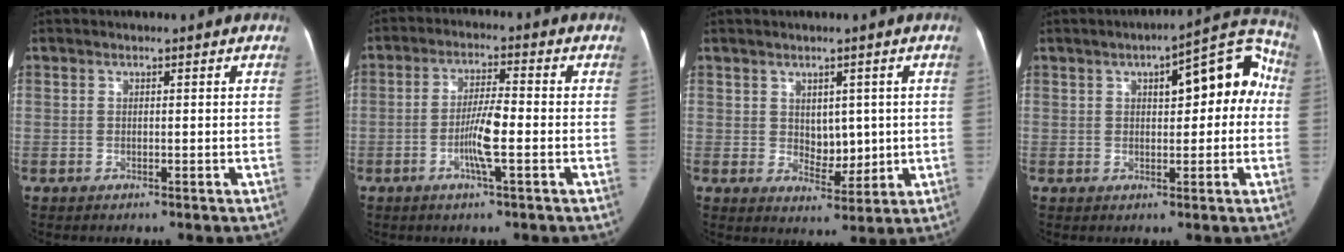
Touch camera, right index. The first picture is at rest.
{"total": 6.6, "force": [-2.0, 0.6, 6.2], "torque": [-0.123, 0.002, -0.038]}
{"total": 5.3, "force": [0.8, 3.4, 3.9], "torque": [-0.053, -0.003, 0.025]}
{"total": 12.3, "force": [2.4, 4.6, 11.1], "torque": [-0.127, 0.052, 0.030]}